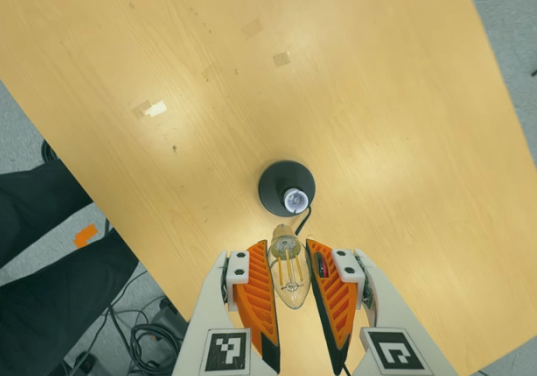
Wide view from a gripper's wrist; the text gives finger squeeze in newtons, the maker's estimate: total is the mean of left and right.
{"total": 11.9, "left": 12.2, "right": 11.7}